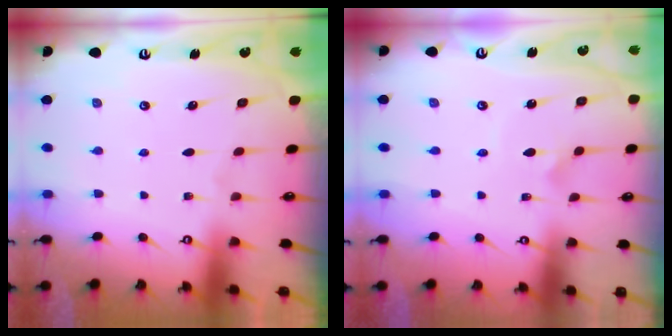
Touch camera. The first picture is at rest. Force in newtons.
{"total": 2.1, "press": 2.0, "slide": 0.3}